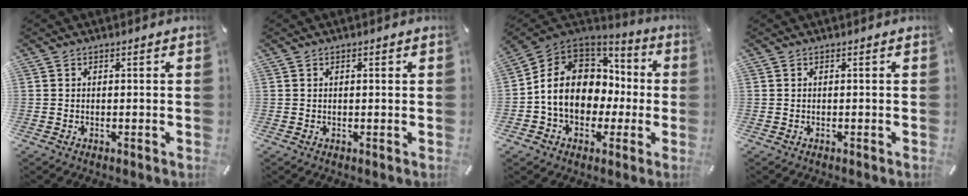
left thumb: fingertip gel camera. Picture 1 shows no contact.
{"total": 0.6, "force": [0.2, 0.2, 0.5], "torque": [-0.009, 0.001, 0.004]}
{"total": 13.4, "force": [-1.5, 11.4, 6.9], "torque": [-0.148, 0.013, -0.019]}
{"total": 0.0}